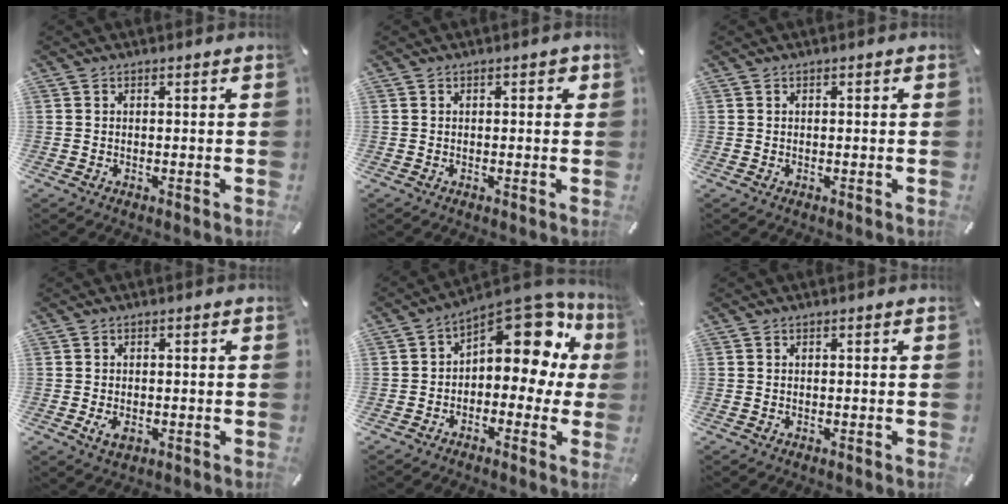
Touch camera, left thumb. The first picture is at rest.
{"total": 1.1, "force": [0.2, 0.8, 0.8], "torque": [-0.007, 0.004, -0.001]}
{"total": 0.0}
{"total": 2.5, "force": [-0.6, 1.6, 1.8], "torque": [-0.047, -0.003, -0.014]}
{"total": 15.5, "force": [7.9, 8.1, 10.6], "torque": [-0.140, -0.067, 0.134]}
{"total": 0.0}